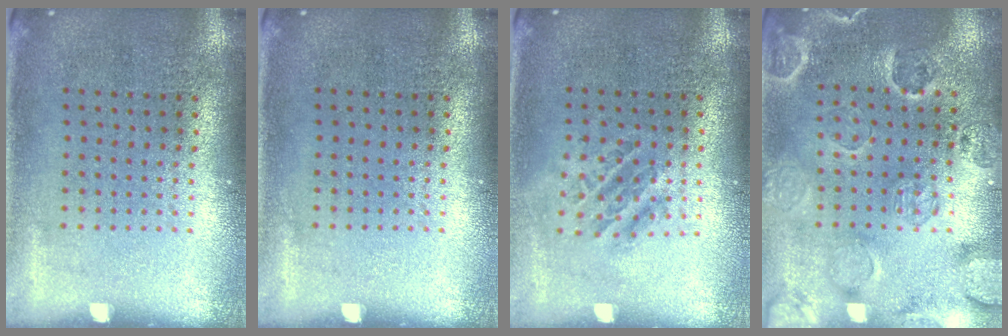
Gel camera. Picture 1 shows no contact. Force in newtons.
{"total": 0.0}
{"total": 1.2, "press": 1.1, "slide": 0.6}
{"total": 2.5, "press": 2.3, "slide": 1.0}